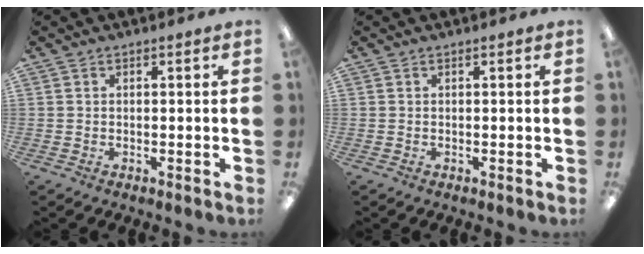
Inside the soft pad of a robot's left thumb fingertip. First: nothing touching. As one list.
[{"total": 0.0}]